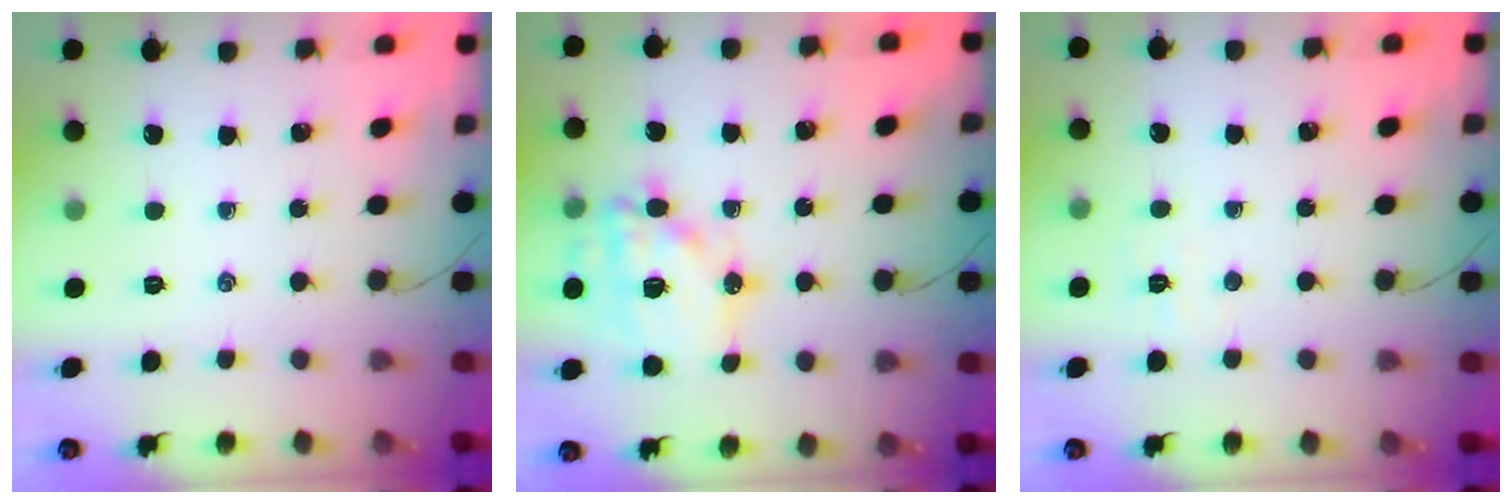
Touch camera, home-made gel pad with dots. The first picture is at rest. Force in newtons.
{"total": 15.5, "press": 15.2, "slide": 3.0}
{"total": 3.8, "press": 3.7, "slide": 0.8}